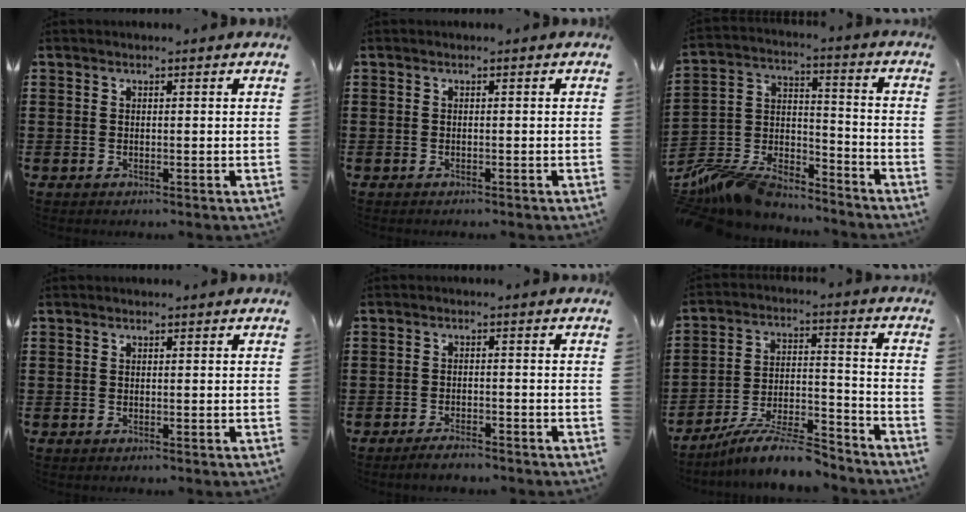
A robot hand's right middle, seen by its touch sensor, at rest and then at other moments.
{"total": 0.0}
{"total": 11.0, "force": [-10.4, 2.1, 2.6], "torque": [-0.074, 0.012, -0.212]}
{"total": 0.0}
{"total": 2.3, "force": [-2.1, 0.2, 0.9], "torque": [-0.016, 0.002, -0.041]}
{"total": 10.0, "force": [-8.8, 1.3, 4.5], "torque": [-0.072, 0.023, -0.167]}